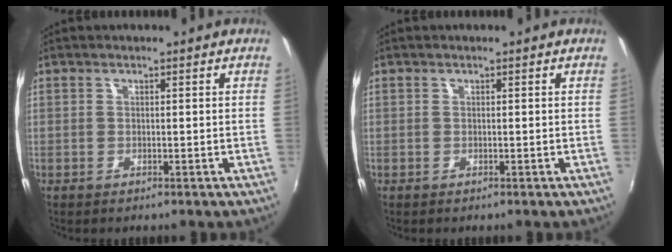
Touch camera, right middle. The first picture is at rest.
{"total": 0.0}